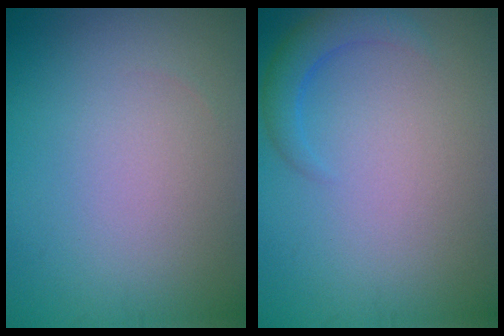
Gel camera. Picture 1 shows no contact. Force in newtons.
{"total": 2.4, "press": 2.4, "slide": 0.2}